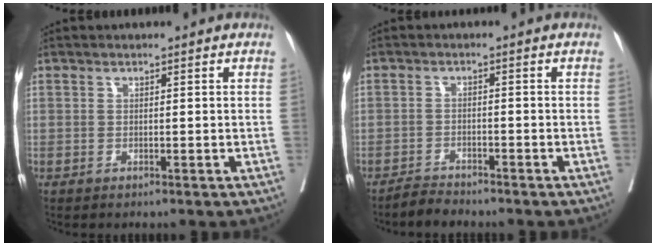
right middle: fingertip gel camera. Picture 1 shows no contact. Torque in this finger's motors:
{"motor_torque": [-0.07, -0.03, -0.06, -0.06]}